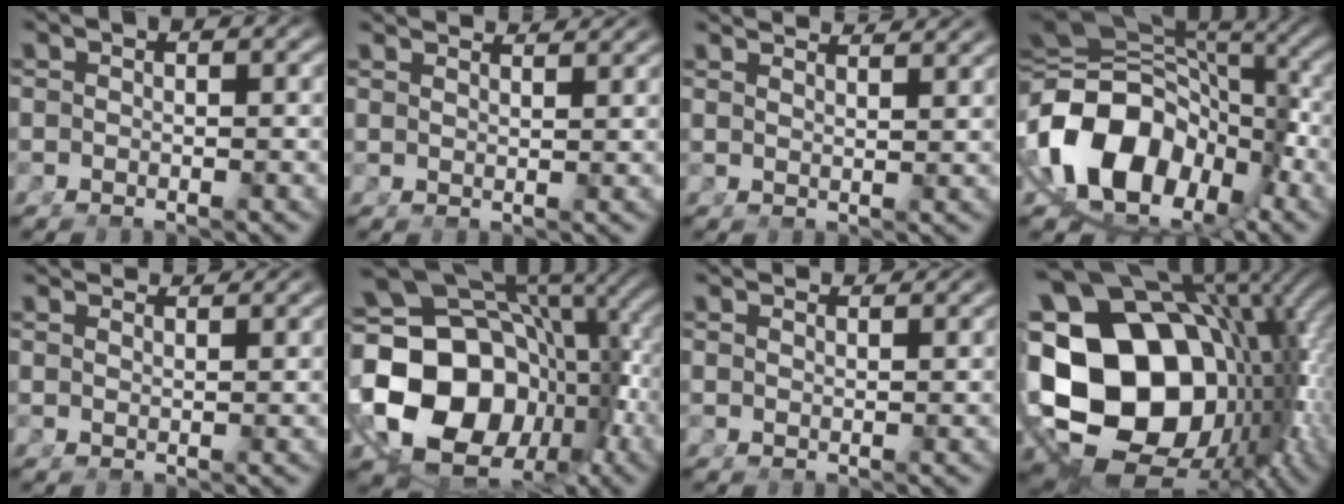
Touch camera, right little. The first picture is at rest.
{"total": 3.3, "force": [3.1, -0.6, 0.9], "torque": [0.005, 0.004, 0.054]}
{"total": 3.9, "force": [3.7, -0.4, 1.4], "torque": [-0.003, 0.006, 0.061]}
{"total": 19.0, "force": [-2.5, 14.1, 12.6], "torque": [-0.266, -0.062, -0.011]}
{"total": 3.4, "force": [3.3, -0.6, 0.9], "torque": [0.007, 0.005, 0.056]}
{"total": 22.6, "force": [-2.1, 16.8, 14.9], "torque": [-0.302, -0.072, -0.005]}
{"total": 3.0, "force": [2.8, -0.7, 0.7], "torque": [0.008, 0.003, 0.049]}
{"total": 32.7, "force": [-2.7, 22.5, 23.5], "torque": [-0.407, -0.080, -0.015]}